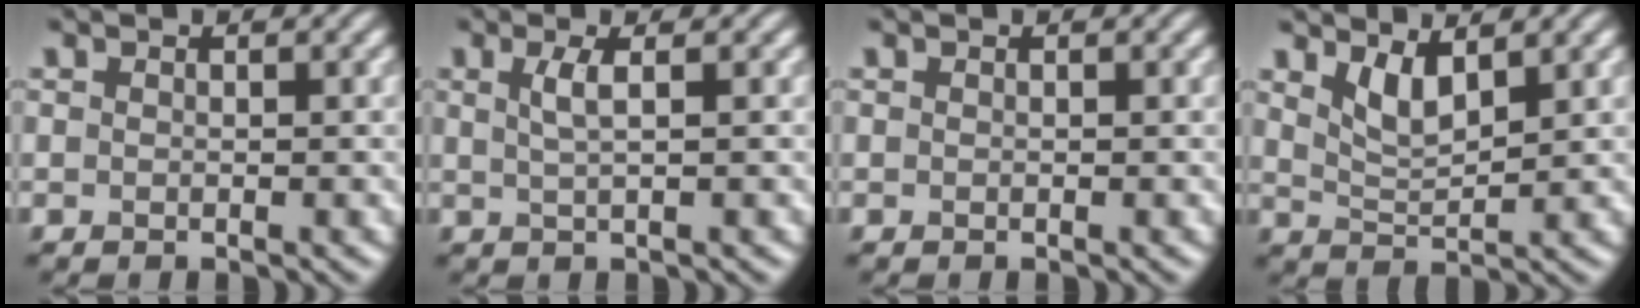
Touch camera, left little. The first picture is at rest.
{"total": 2.0, "force": [0.6, 0.6, 1.8], "torque": [-0.033, -0.001, 0.008]}
{"total": 0.0}
{"total": 2.8, "force": [1.8, 0.9, 2.0], "torque": [-0.044, -0.012, 0.040]}